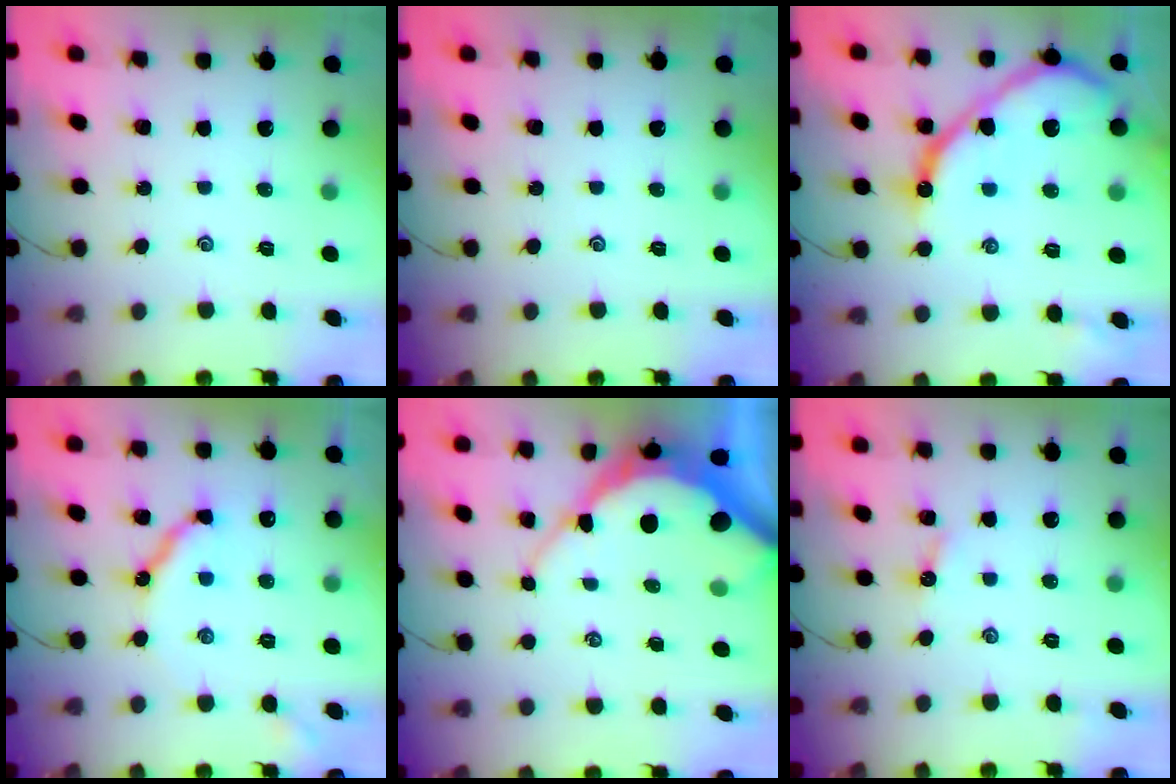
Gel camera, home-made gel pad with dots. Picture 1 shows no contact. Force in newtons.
{"total": 0.0}
{"total": 14.3, "press": 14.3, "slide": 1.2}
{"total": 10.0, "press": 10.0, "slide": 1.3}
{"total": 11.4, "press": 11.3, "slide": 0.9}
{"total": 3.9, "press": 3.9, "slide": 0.5}